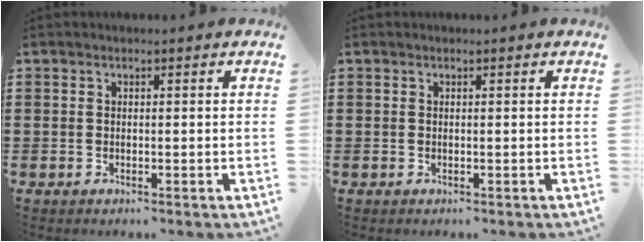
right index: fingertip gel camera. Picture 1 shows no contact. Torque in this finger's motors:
{"motor_torque": [0.06, 0.10, 0.00, 0.00]}